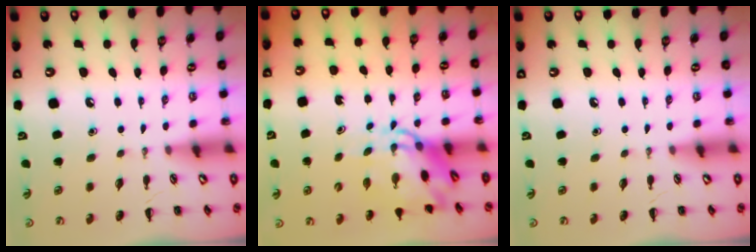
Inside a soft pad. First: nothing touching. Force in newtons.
{"total": 9.0, "press": 8.6, "slide": 2.6}
{"total": 0.0}